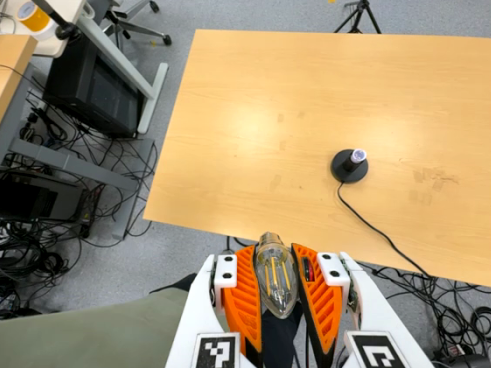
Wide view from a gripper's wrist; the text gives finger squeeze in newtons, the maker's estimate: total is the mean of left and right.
{"total": 21.3, "left": 23.1, "right": 19.5}